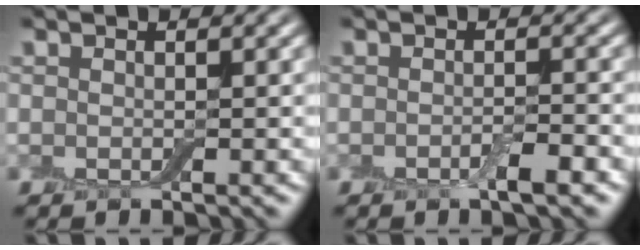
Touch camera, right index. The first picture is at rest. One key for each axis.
{"total": 1.9, "fx": -1.0, "fy": 0.4, "fz": 1.5, "tx": -0.025, "ty": 0.000, "tz": -0.017}